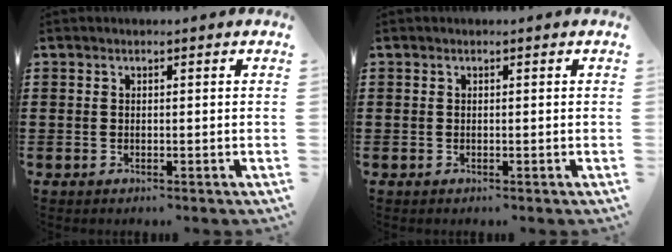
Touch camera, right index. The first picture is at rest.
{"total": 0.0}